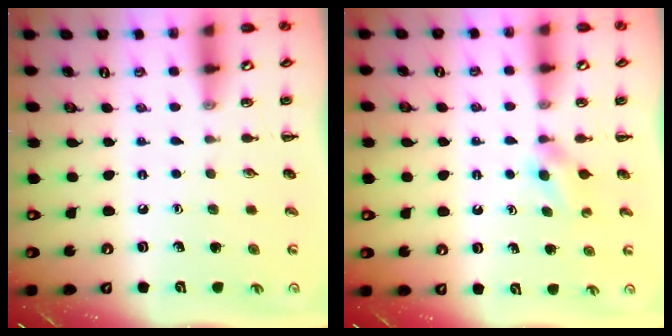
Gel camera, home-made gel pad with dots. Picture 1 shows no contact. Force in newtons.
{"total": 2.7, "press": 2.5, "slide": 1.0}